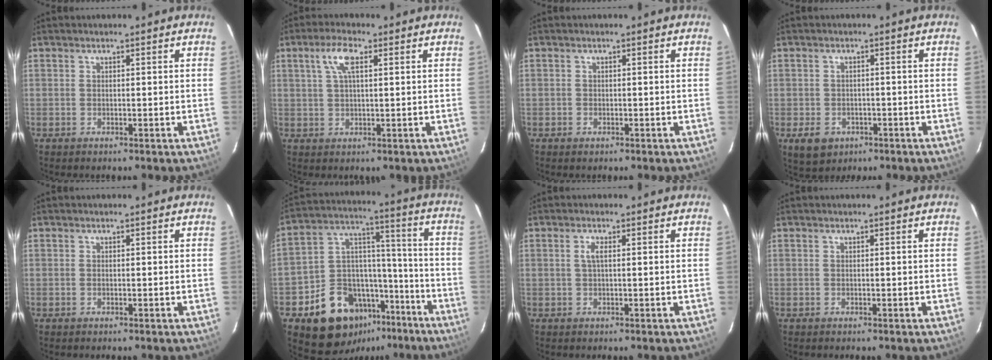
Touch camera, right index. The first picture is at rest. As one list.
[{"total": 5.1, "force": [2.0, 1.7, 4.4], "torque": [-0.084, 0.011, 0.038]}, {"total": 1.1, "force": [-0.6, 0.8, 0.2], "torque": [-0.004, 0.000, -0.008]}, {"total": 10.2, "force": [-5.3, 7.7, 4.3], "torque": [-0.116, 0.007, -0.065]}, {"total": 0.0}, {"total": 18.4, "force": [-11.5, 12.8, 6.6], "torque": [-0.143, 0.072, -0.154]}, {"total": 1.6, "force": [0.2, 0.3, 1.6], "torque": [-0.031, 0.002, 0.002]}, {"total": 0.0}]